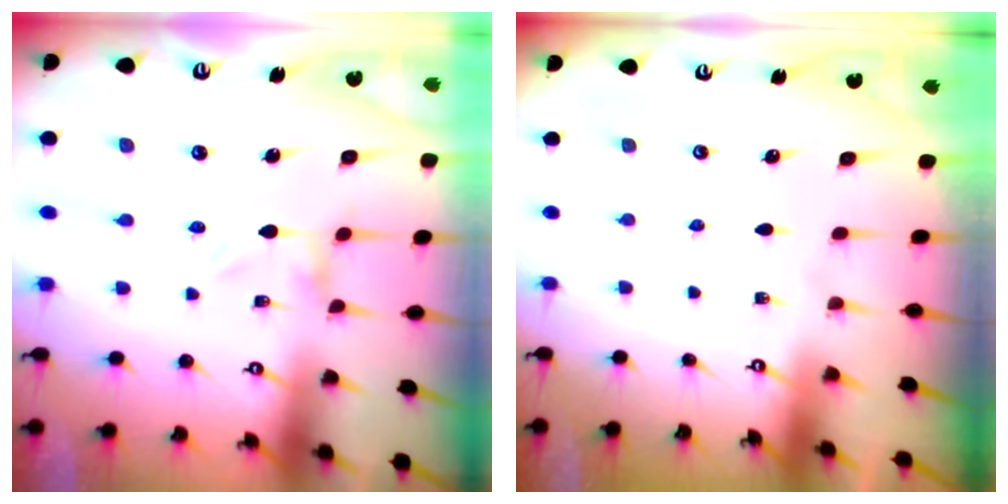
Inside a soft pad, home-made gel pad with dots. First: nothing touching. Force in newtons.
{"total": 0.0}